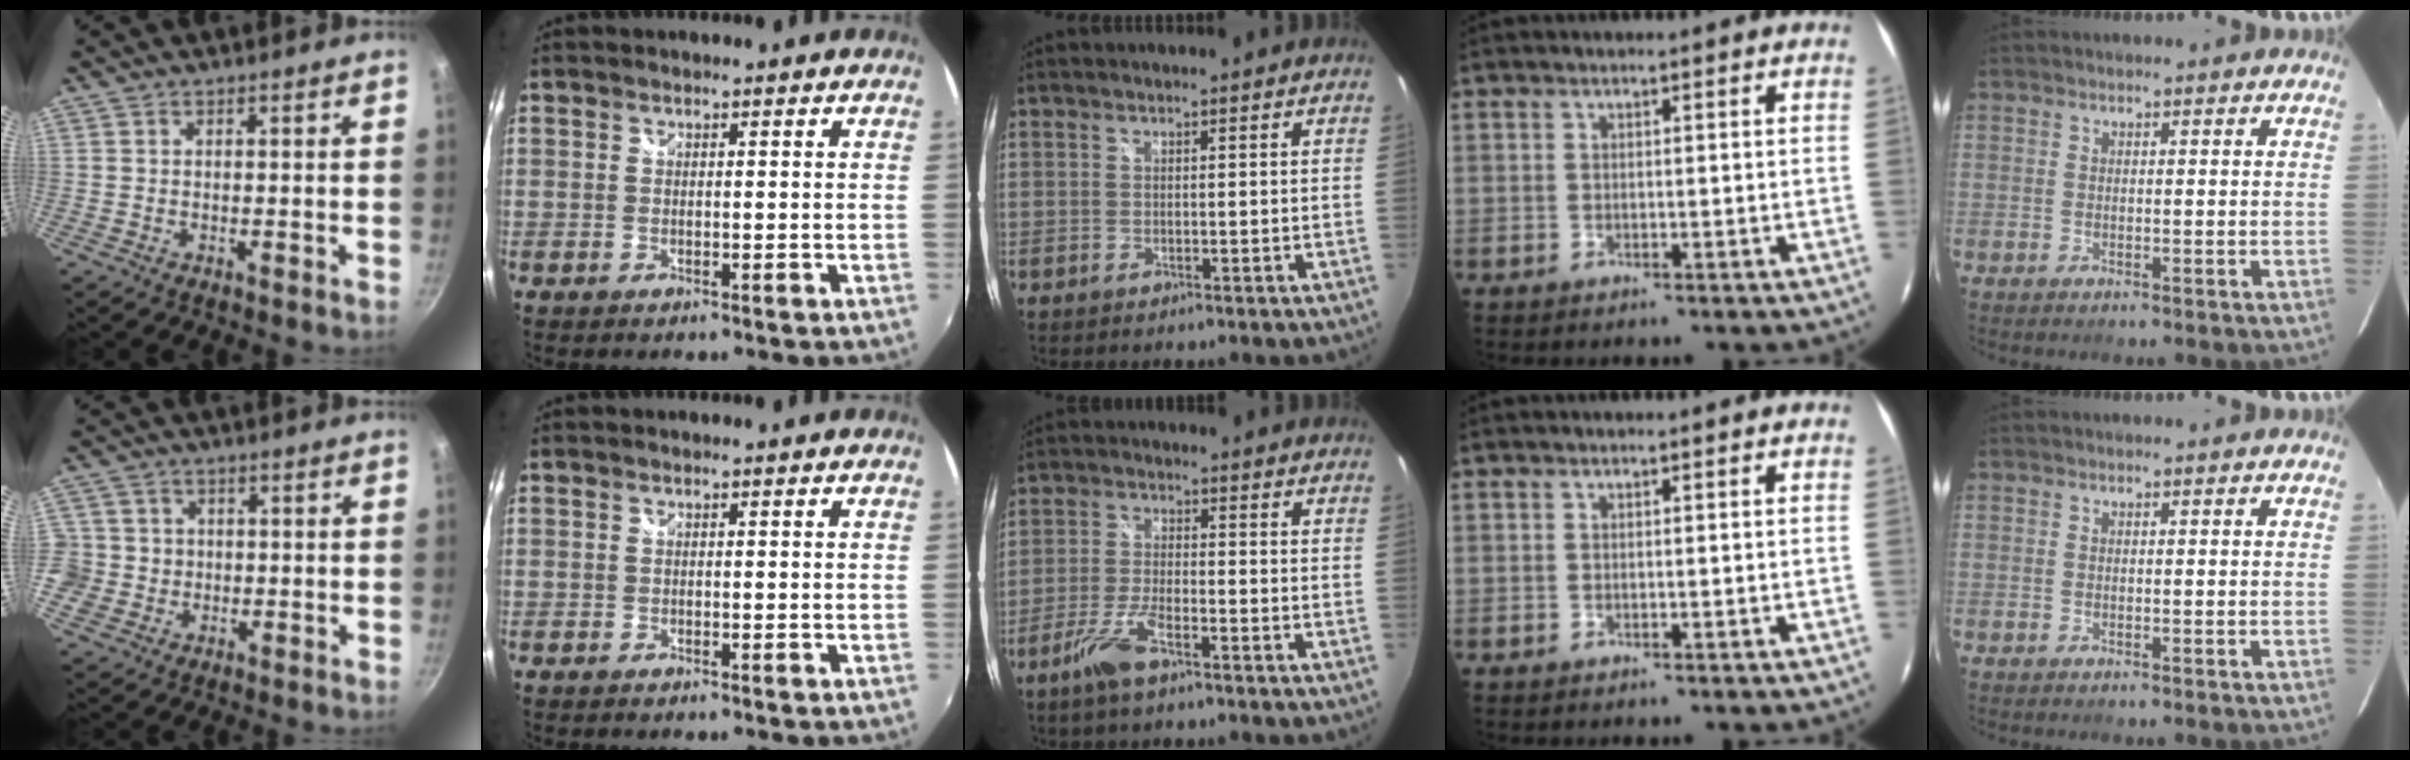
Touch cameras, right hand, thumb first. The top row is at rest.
{"thumb": {"total": 6.4, "force": [-0.3, 6.3, 1.3], "torque": [-0.004, 0.012, -0.008]}, "middle": {"total": 6.9, "force": [-4.7, 1.6, 4.7], "torque": [-0.112, -0.006, -0.092]}}